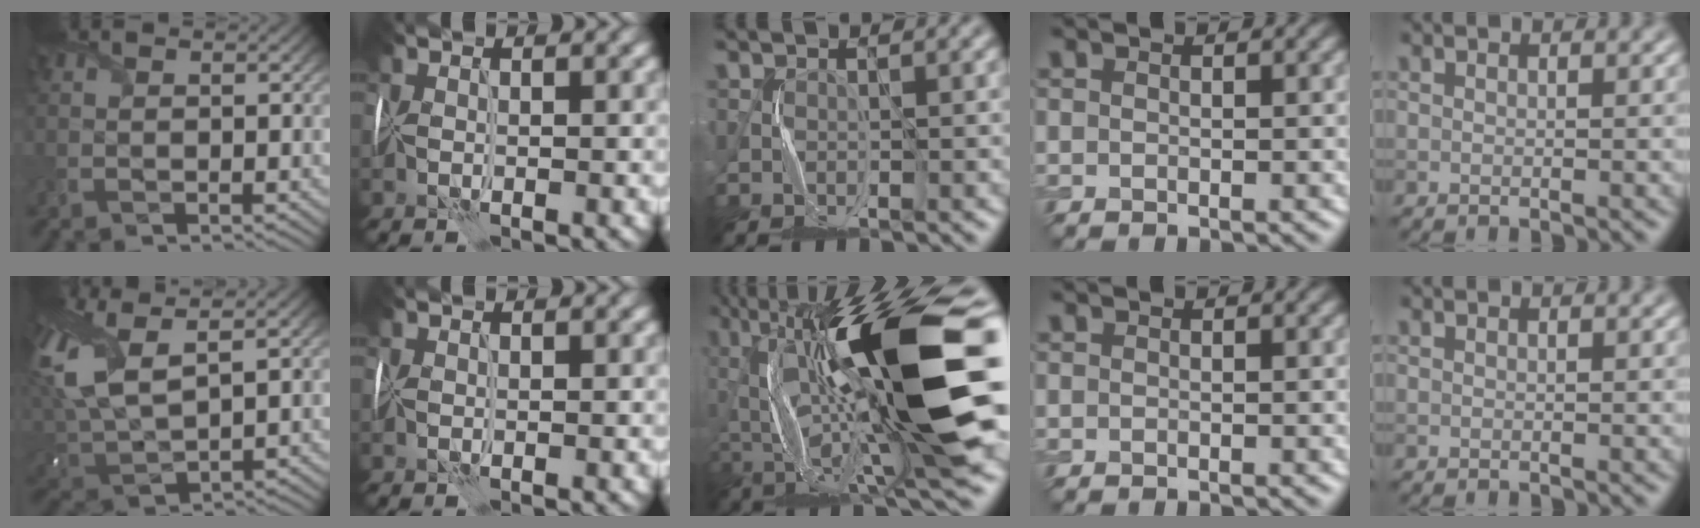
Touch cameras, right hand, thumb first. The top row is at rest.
{"thumb": {"total": 12.2, "force": [5.1, 5.3, 9.8], "torque": [-0.263, 0.018, 0.099]}, "middle": {"total": 17.9, "force": [1.3, 4.5, 17.3], "torque": [-0.313, 0.025, 0.022]}}